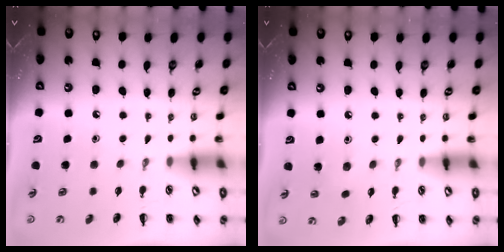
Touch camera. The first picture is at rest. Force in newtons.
{"total": 2.3, "press": 2.2, "slide": 0.7}